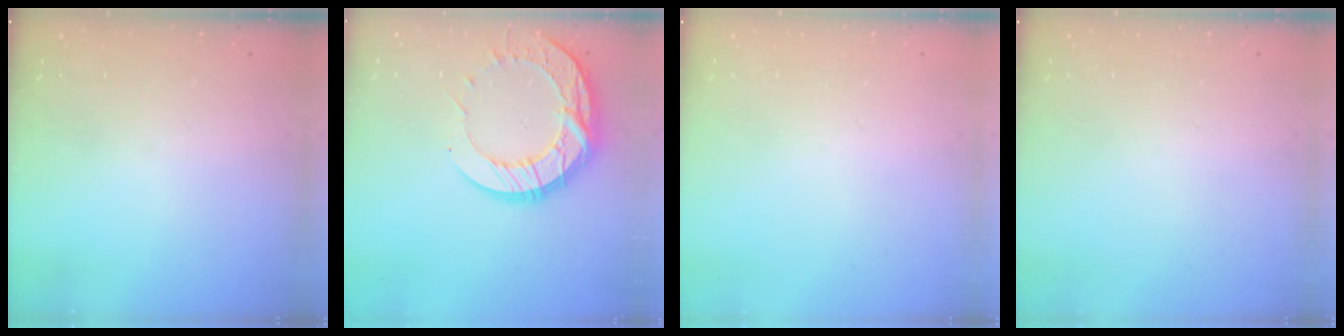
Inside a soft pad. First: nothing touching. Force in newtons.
{"total": 14.6, "press": 14.6, "slide": 1.2}
{"total": 0.0}
{"total": 0.0}